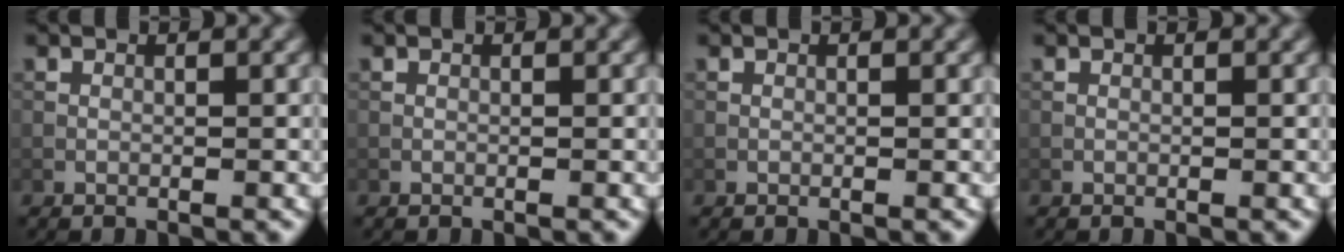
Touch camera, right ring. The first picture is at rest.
{"total": 0.0}
{"total": 0.0}
{"total": 0.0}